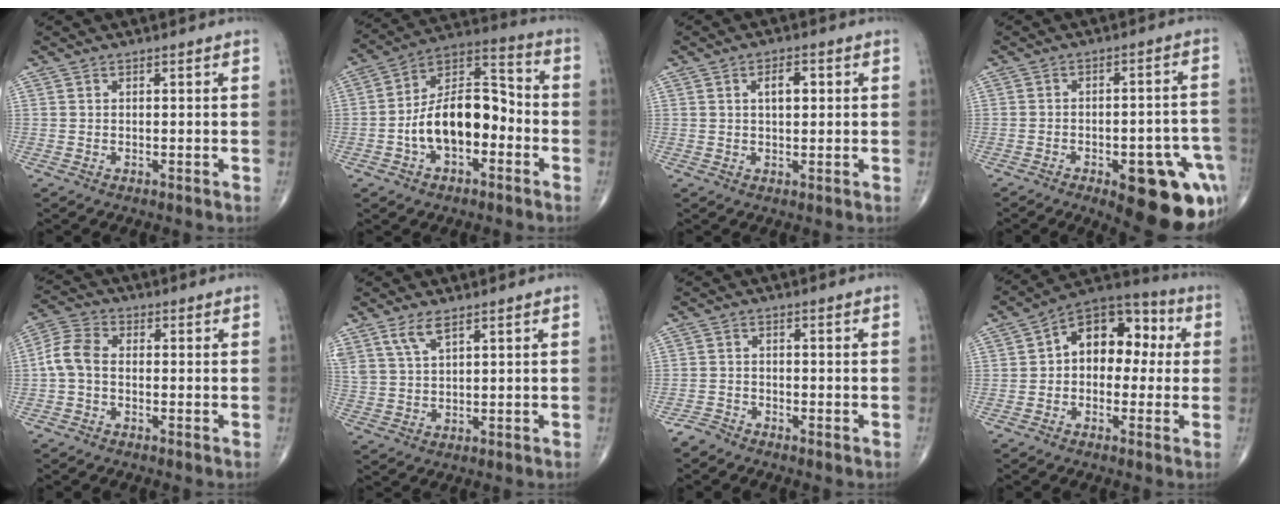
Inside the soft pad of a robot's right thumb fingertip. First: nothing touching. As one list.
[{"total": 15.7, "force": [-3.7, 8.9, 12.4], "torque": [-0.192, 0.049, -0.072]}, {"total": 3.9, "force": [1.0, 2.0, 3.2], "torque": [-0.046, 0.003, 0.016]}, {"total": 19.8, "force": [-9.0, 7.8, 15.8], "torque": [-0.124, 0.044, -0.100]}, {"total": 5.8, "force": [-0.7, 3.9, 4.3], "torque": [-0.087, 0.017, -0.026]}, {"total": 4.8, "force": [3.2, 1.6, 3.2], "torque": [-0.070, -0.009, 0.070]}, {"total": 2.2, "force": [-2.1, 0.6, 0.0], "torque": [0.002, -0.005, -0.046]}, {"total": 13.3, "force": [1.5, 9.0, 9.8], "torque": [-0.096, 0.041, 0.005]}]